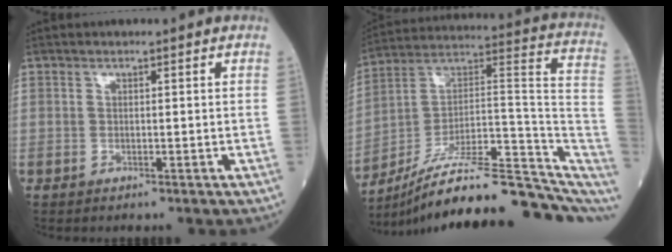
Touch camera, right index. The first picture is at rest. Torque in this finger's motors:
{"motor_torque": [0.79, -1.35, 0.94, 0.21]}